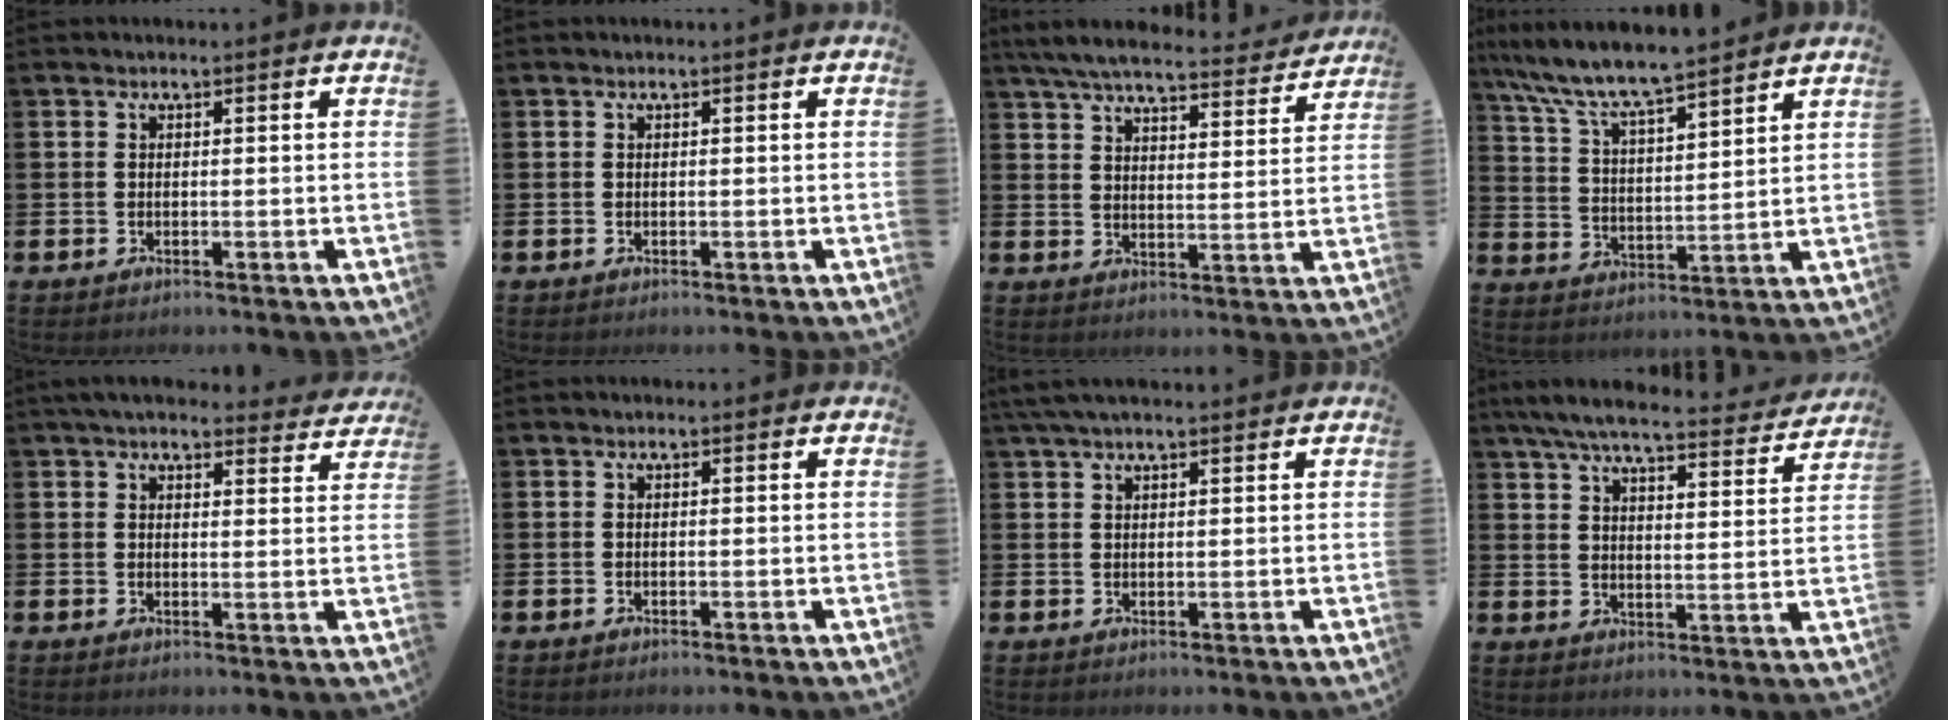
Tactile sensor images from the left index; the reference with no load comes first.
{"total": 0.0}
{"total": 6.8, "force": [6.3, 1.0, 2.4], "torque": [-0.061, -0.037, 0.108]}
{"total": 8.2, "force": [7.8, 0.6, 2.7], "torque": [-0.082, -0.049, 0.136]}
{"total": 4.6, "force": [4.3, 1.2, 1.2], "torque": [-0.028, -0.018, 0.077]}
{"total": 0.0}
{"total": 3.0, "force": [2.4, 0.7, 1.7], "torque": [-0.038, 0.000, 0.045]}
{"total": 7.1, "force": [6.3, 1.0, 2.9], "torque": [-0.063, -0.042, 0.105]}